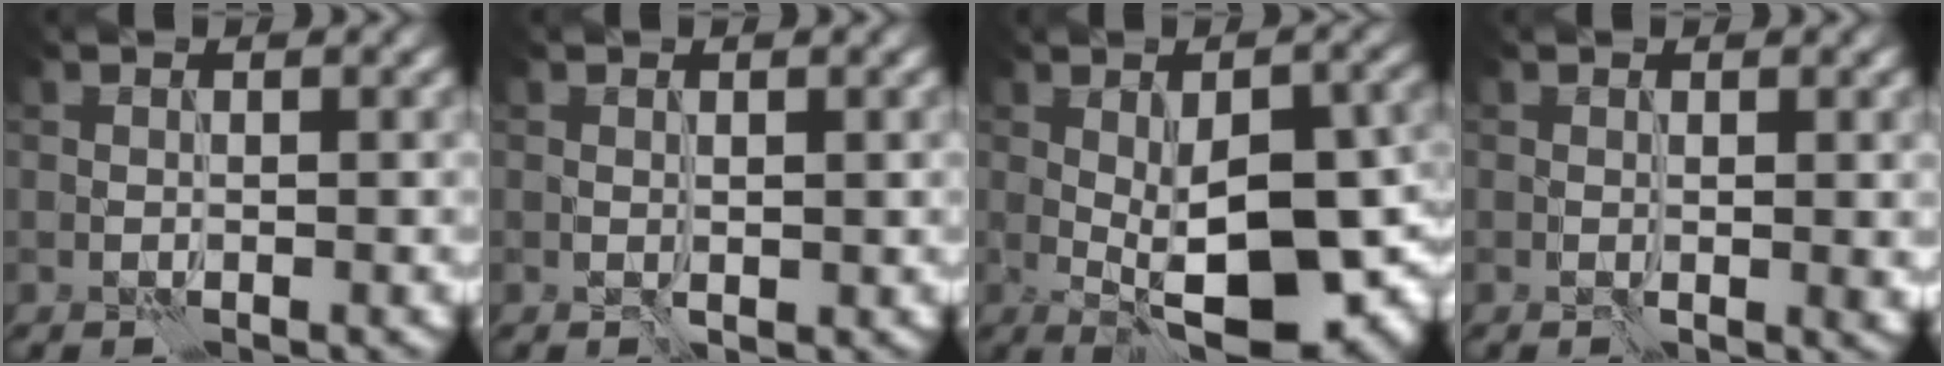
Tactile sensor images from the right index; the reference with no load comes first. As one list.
[{"total": 0.6, "force": [0.0, 0.2, 0.5], "torque": [-0.008, -0.002, 0.002]}, {"total": 13.4, "force": [-3.2, 5.4, 11.9], "torque": [-0.166, -0.006, -0.044]}, {"total": 1.2, "force": [0.2, 0.2, 1.2], "torque": [-0.015, -0.002, 0.005]}]